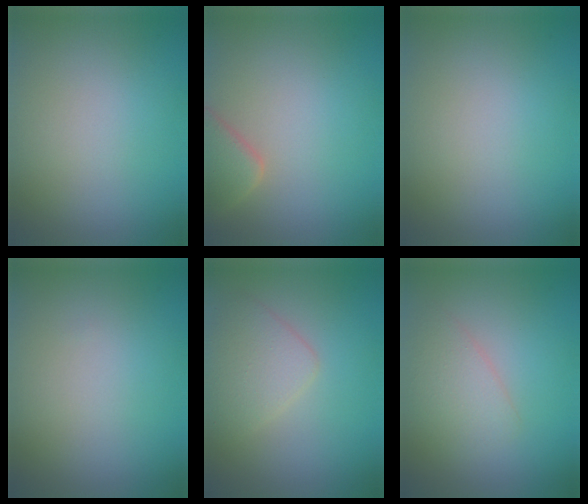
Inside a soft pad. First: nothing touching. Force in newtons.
{"total": 2.9, "press": 2.8, "slide": 0.3}
{"total": 0.0}
{"total": 0.0}
{"total": 3.0, "press": 3.0, "slide": 0.1}
{"total": 2.3, "press": 2.3, "slide": 0.1}